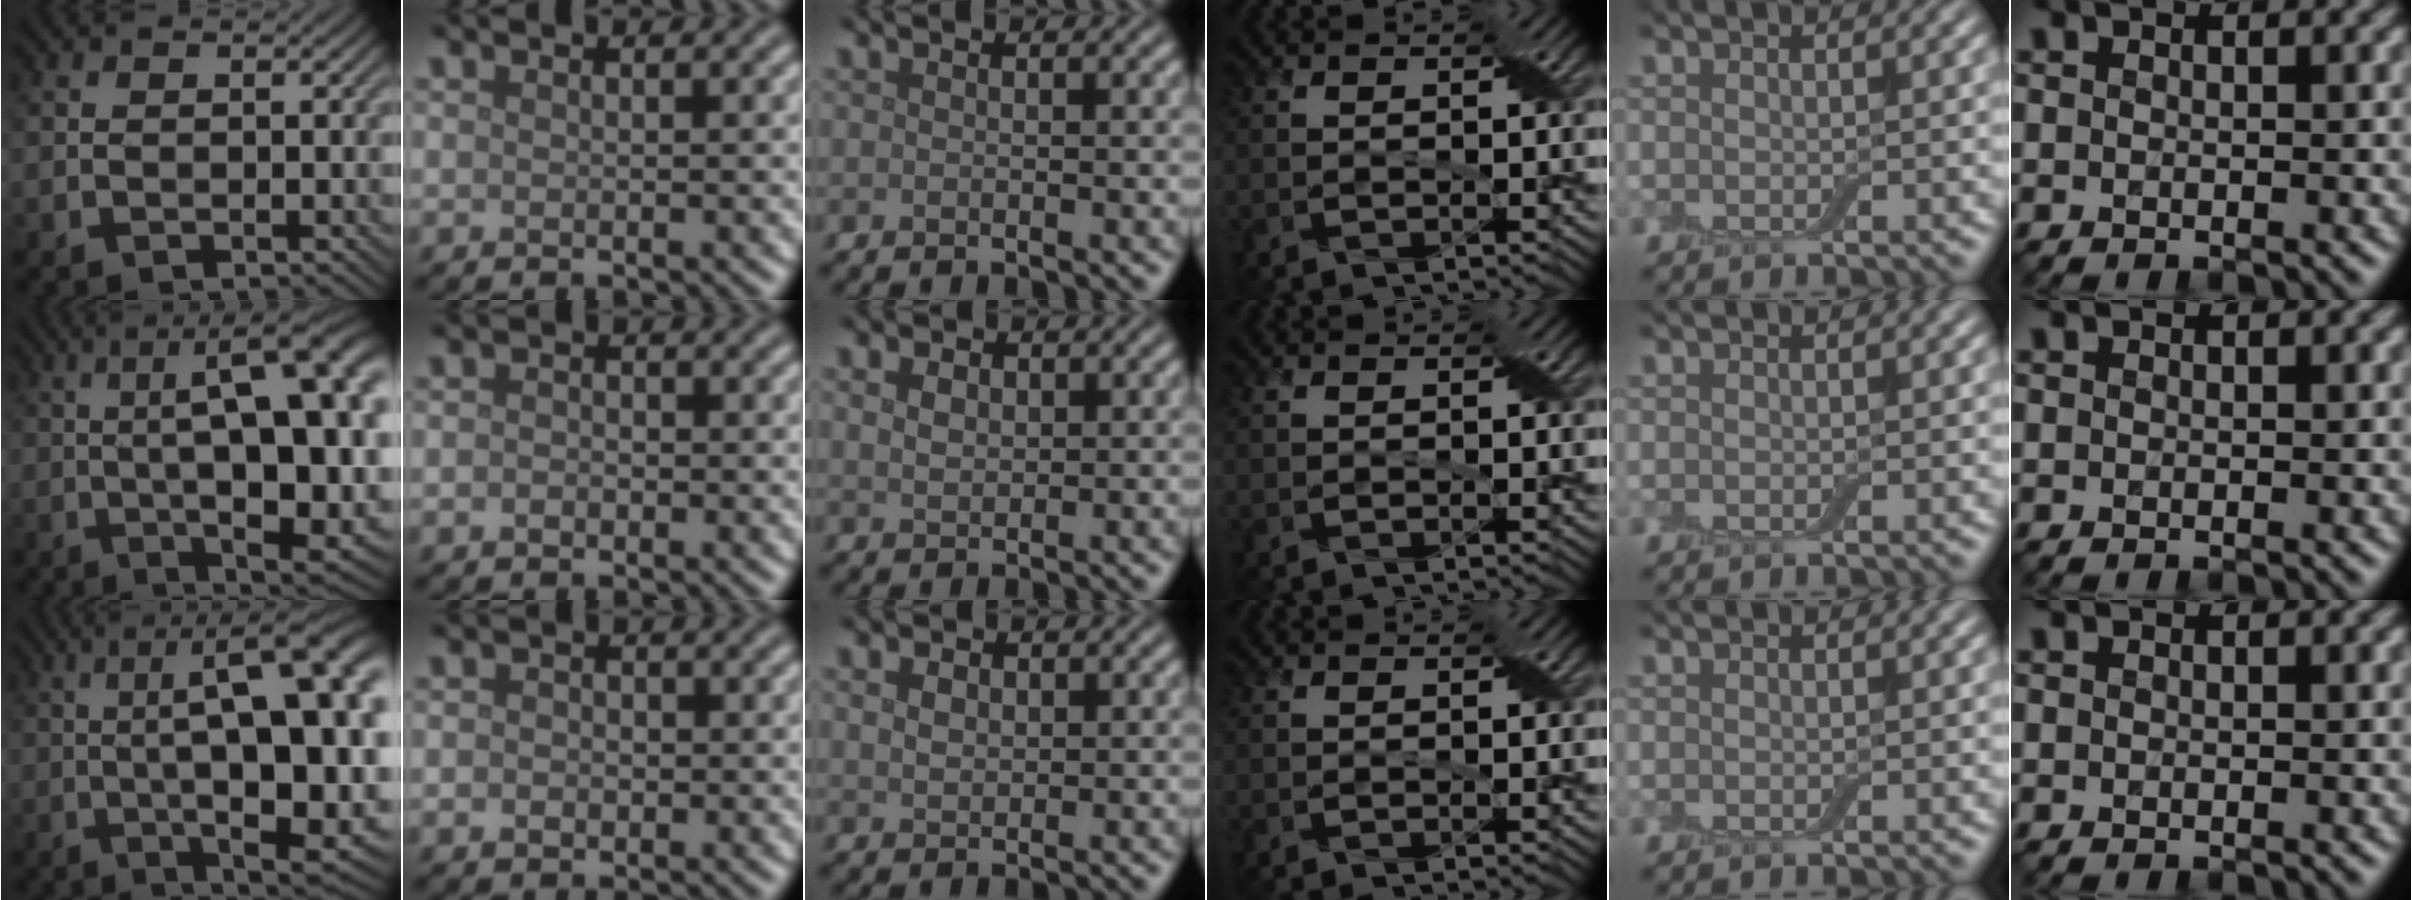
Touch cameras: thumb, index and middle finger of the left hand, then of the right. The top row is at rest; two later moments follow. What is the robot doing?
{"motion": "peel", "object": "adhesive wrap"}